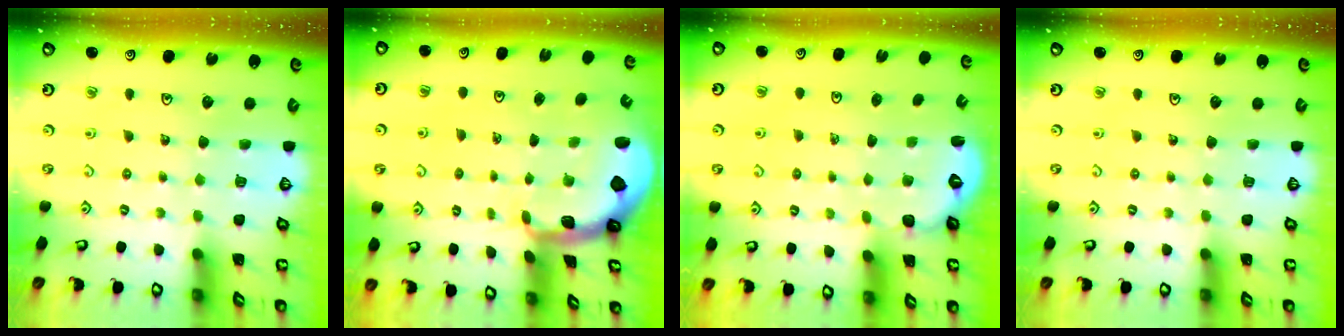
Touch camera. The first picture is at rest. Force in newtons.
{"total": 1.9, "press": 1.9, "slide": 0.4}
{"total": 2.4, "press": 1.9, "slide": 1.5}
{"total": 0.0}